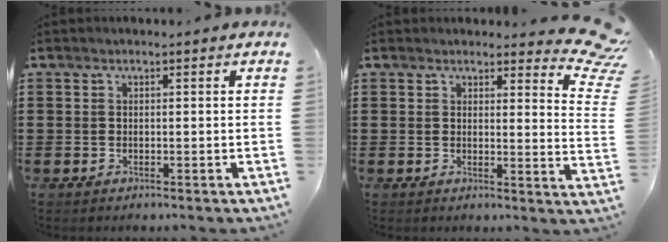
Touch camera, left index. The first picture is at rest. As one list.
[{"total": 5.0, "force": [4.3, 0.9, 2.3], "torque": [-0.031, -0.024, 0.074]}]